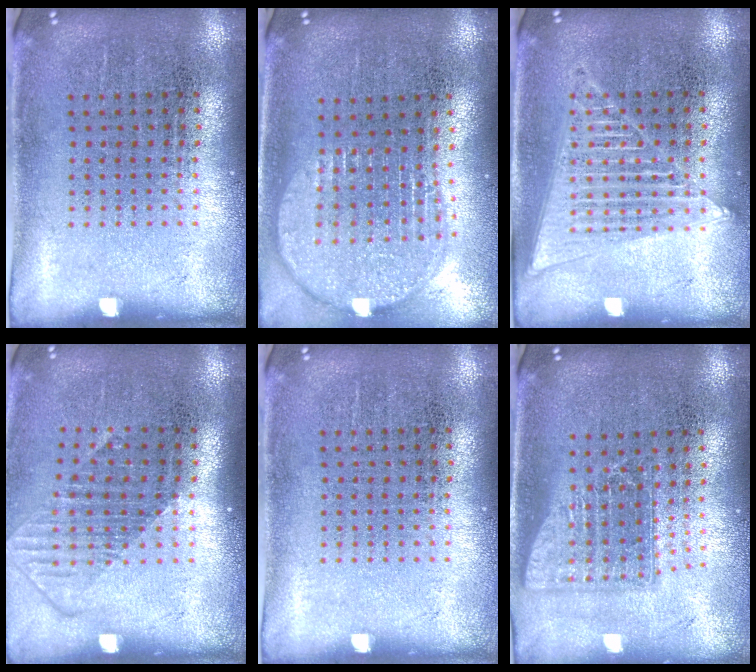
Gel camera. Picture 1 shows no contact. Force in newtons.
{"total": 2.0, "press": 1.7, "slide": 1.1}
{"total": 1.6, "press": 1.6, "slide": 0.2}
{"total": 1.4, "press": 1.1, "slide": 0.9}
{"total": 0.0}
{"total": 1.6, "press": 1.2, "slide": 1.0}